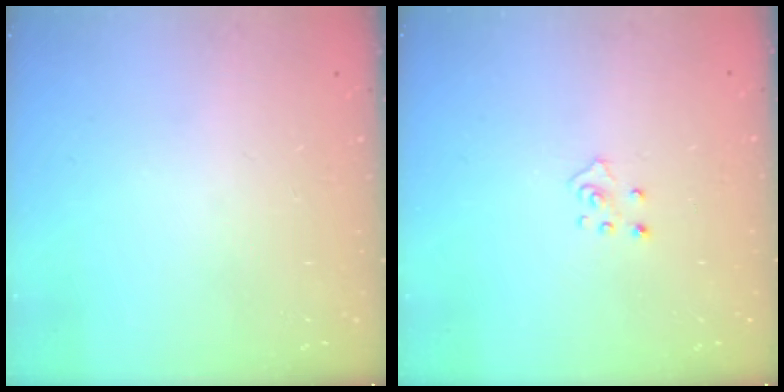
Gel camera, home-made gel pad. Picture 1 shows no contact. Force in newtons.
{"total": 2.7, "press": 2.7, "slide": 0.2}